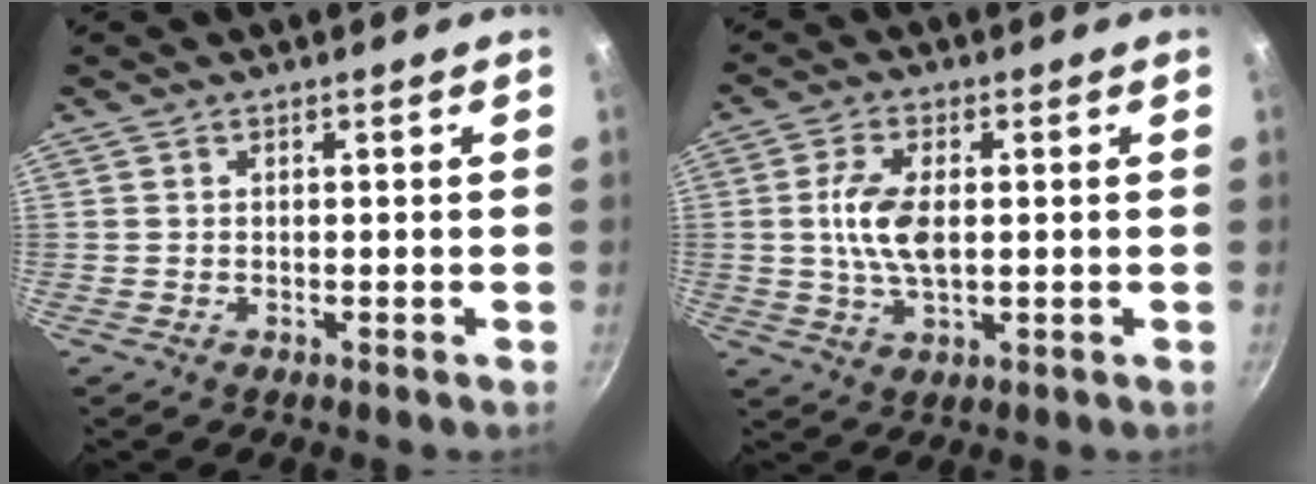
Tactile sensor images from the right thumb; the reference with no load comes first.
{"total": 8.2, "force": [0.6, 4.1, 7.1], "torque": [-0.140, 0.003, 0.009]}